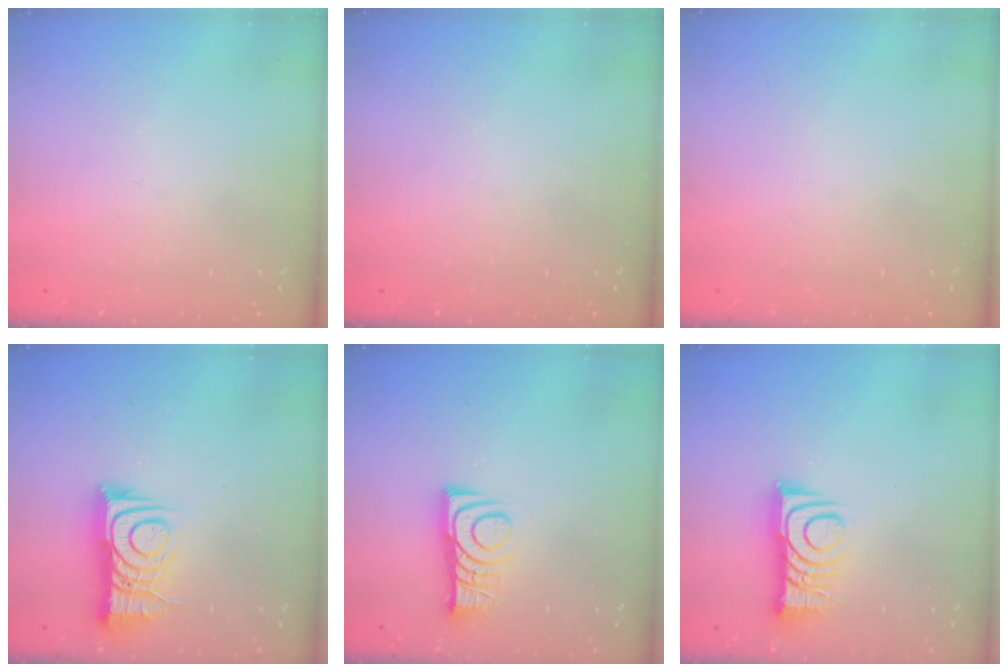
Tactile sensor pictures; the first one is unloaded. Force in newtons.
{"total": 0.0}
{"total": 1.5, "press": 1.5, "slide": 0.1}
{"total": 10.6, "press": 10.6, "slide": 1.0}
{"total": 9.1, "press": 9.1, "slide": 0.4}
{"total": 10.3, "press": 10.3, "slide": 0.4}